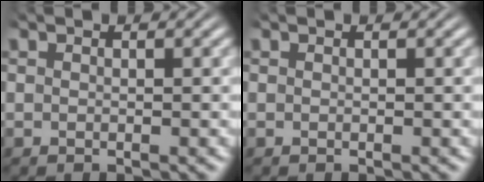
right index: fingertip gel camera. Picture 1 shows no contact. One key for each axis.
{"total": 0.0}